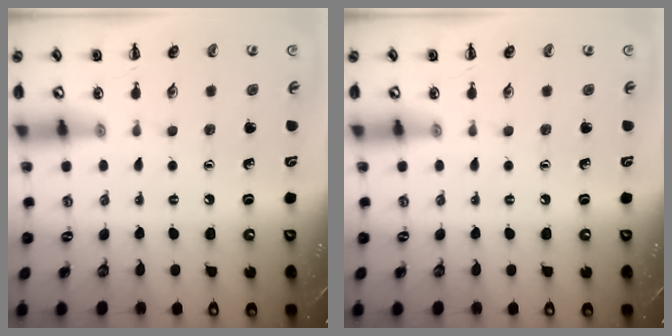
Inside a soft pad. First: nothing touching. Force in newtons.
{"total": 0.0}